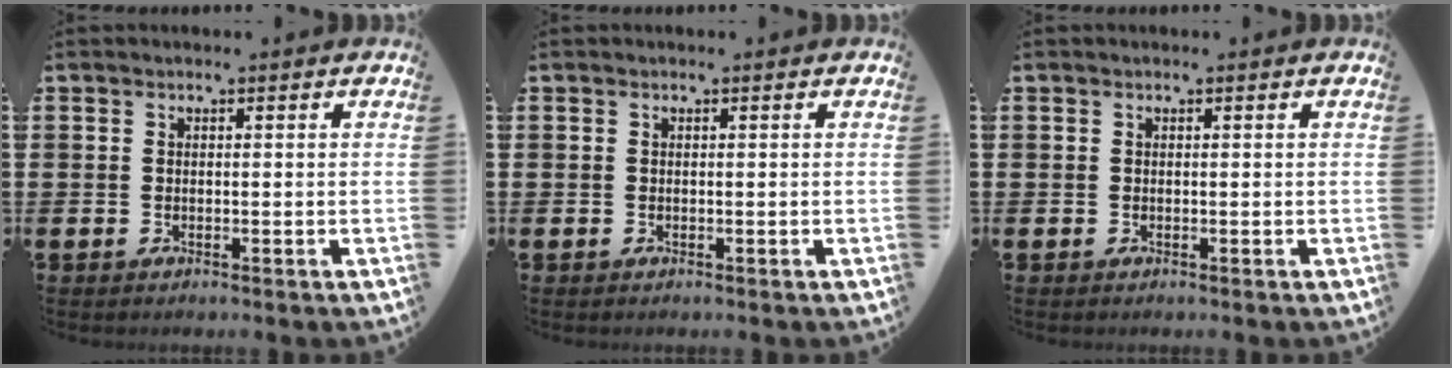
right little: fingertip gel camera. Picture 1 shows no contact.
{"total": 0.0}
{"total": 0.0}